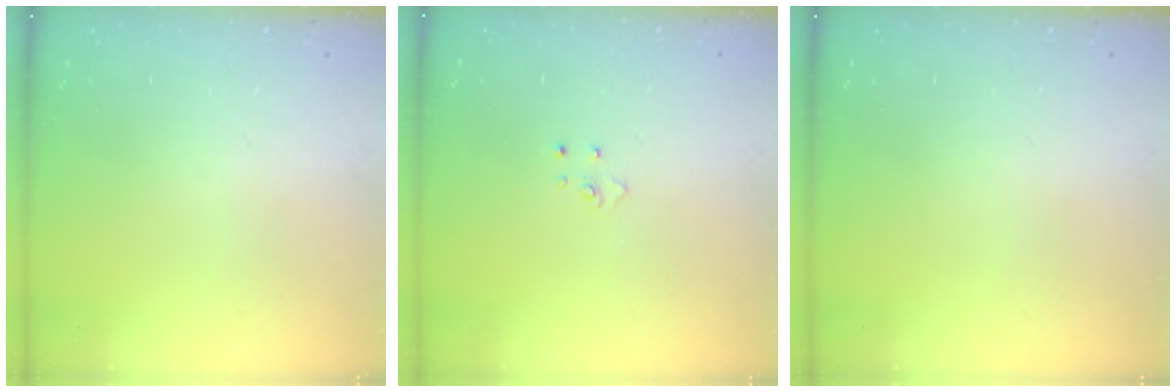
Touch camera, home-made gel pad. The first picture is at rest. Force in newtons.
{"total": 3.7, "press": 3.7, "slide": 0.3}
{"total": 0.0}